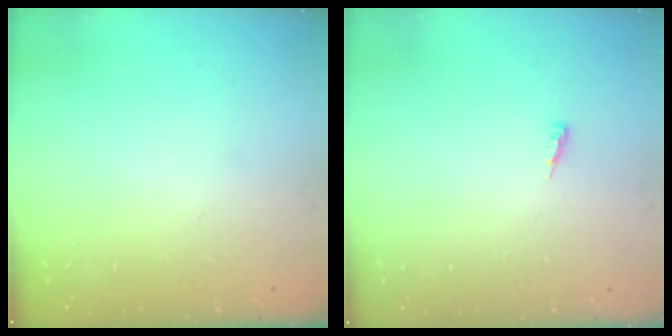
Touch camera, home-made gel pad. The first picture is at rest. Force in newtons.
{"total": 4.6, "press": 4.5, "slide": 0.9}